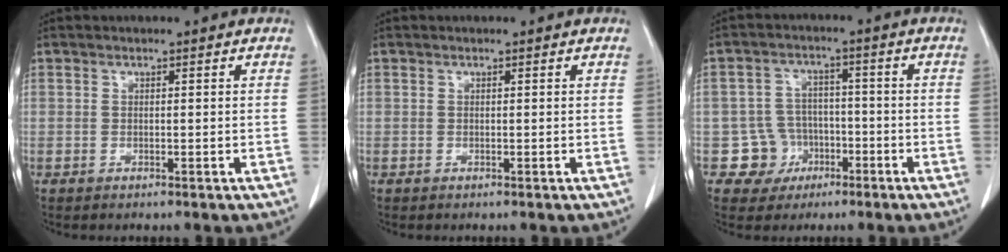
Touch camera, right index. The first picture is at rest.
{"total": 0.0}
{"total": 5.9, "force": [-2.3, 5.5, -0.1], "torque": [0.008, 0.017, -0.032]}